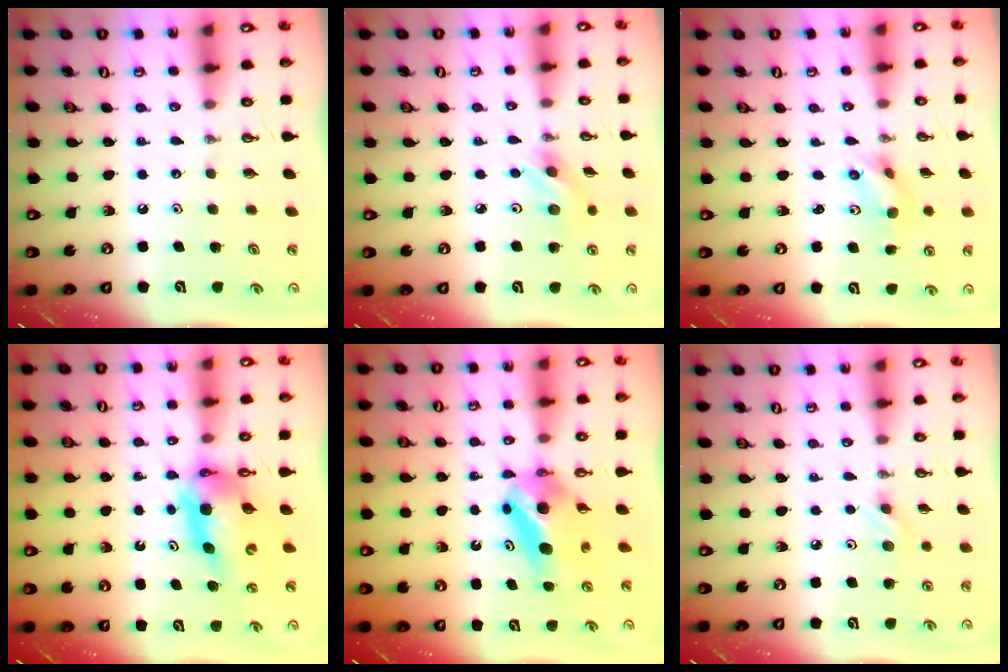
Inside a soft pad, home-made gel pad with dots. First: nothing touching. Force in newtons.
{"total": 5.4, "press": 5.4, "slide": 0.7}
{"total": 6.3, "press": 2.7, "slide": 5.7}
{"total": 10.3, "press": 10.2, "slide": 1.2}
{"total": 6.5, "press": 6.2, "slide": 2.0}
{"total": 5.6, "press": 5.3, "slide": 1.9}